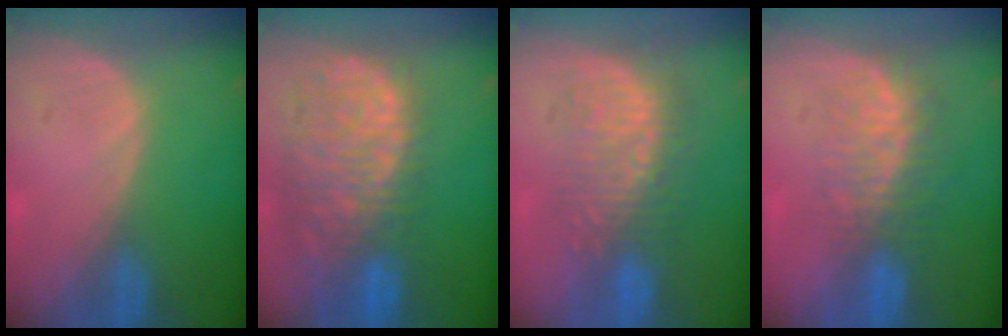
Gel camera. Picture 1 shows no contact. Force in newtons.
{"total": 13.1, "press": 10.8, "slide": 7.3}
{"total": 8.9, "press": 8.7, "slide": 2.0}
{"total": 8.0, "press": 7.4, "slide": 3.1}